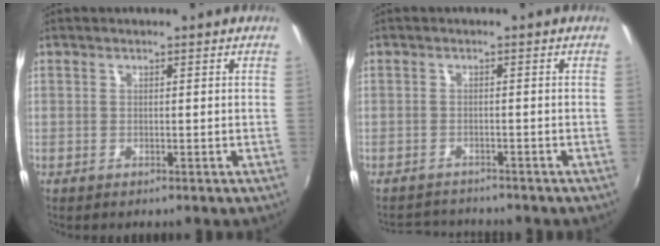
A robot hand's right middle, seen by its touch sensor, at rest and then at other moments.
{"total": 5.0, "force": [-4.8, 1.2, 0.6], "torque": [-0.028, 0.000, -0.078]}